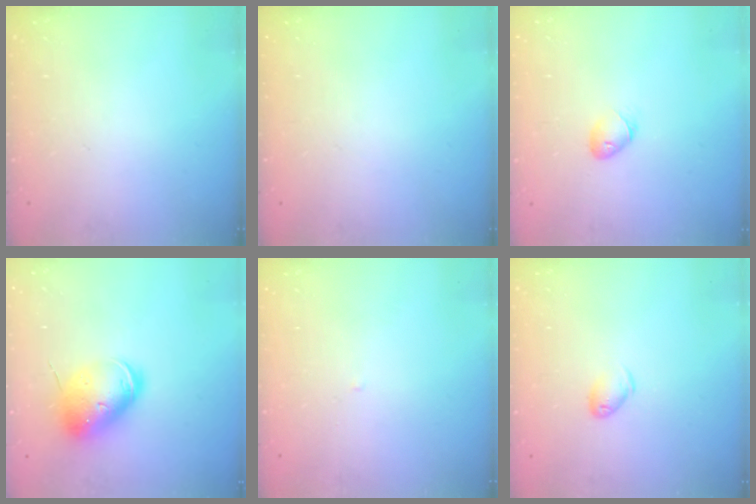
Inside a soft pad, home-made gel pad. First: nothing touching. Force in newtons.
{"total": 0.0}
{"total": 4.5, "press": 4.4, "slide": 1.1}
{"total": 12.8, "press": 12.6, "slide": 2.3}
{"total": 1.6, "press": 1.6, "slide": 0.3}
{"total": 4.1, "press": 4.0, "slide": 0.7}